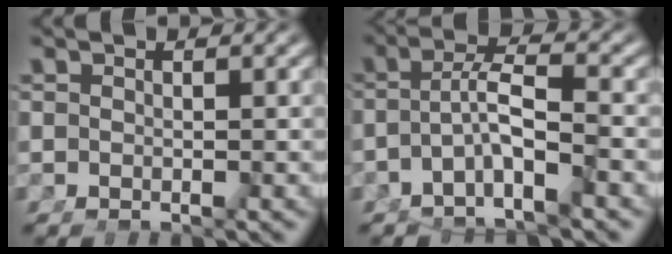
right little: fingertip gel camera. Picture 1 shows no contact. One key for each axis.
{"total": 4.1, "fx": -1.7, "fy": 1.5, "fz": 3.4, "tx": -0.055, "ty": -0.004, "tz": -0.025}